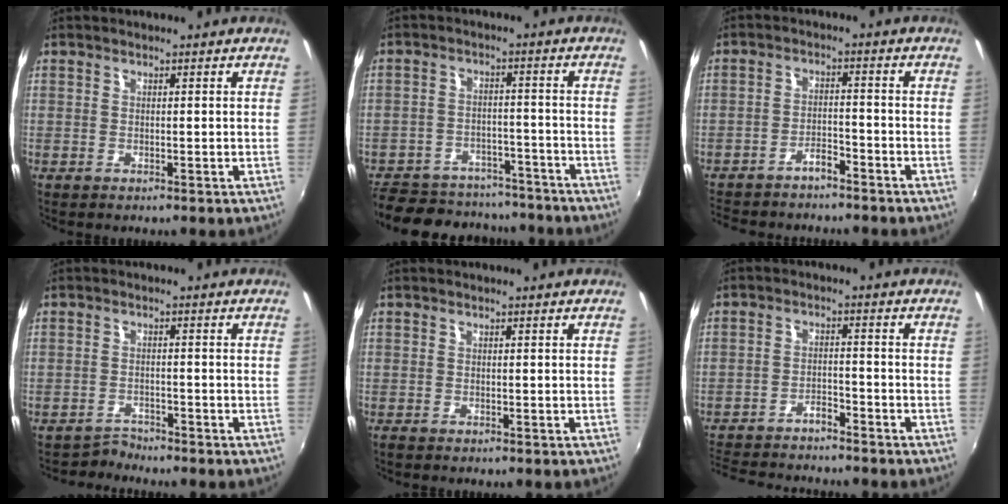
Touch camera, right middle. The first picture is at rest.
{"total": 19.8, "force": [-16.2, 8.9, 7.1], "torque": [-0.172, 0.022, -0.213]}
{"total": 7.5, "force": [-6.7, 2.2, 2.6], "torque": [-0.069, 0.008, -0.105]}
{"total": 2.5, "force": [-2.4, 0.4, -0.7], "torque": [0.009, 0.003, -0.043]}
{"total": 0.7, "force": [-0.6, 0.2, 0.2], "torque": [-0.006, -0.005, -0.013]}
{"total": 10.3, "force": [-9.4, 2.3, 3.6], "torque": [-0.092, 0.008, -0.153]}